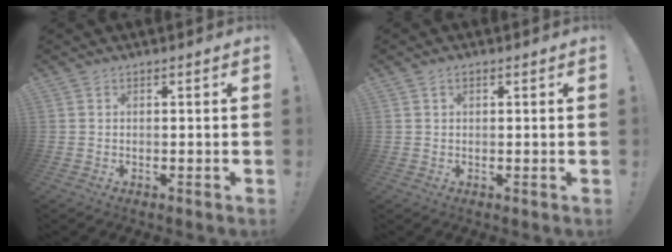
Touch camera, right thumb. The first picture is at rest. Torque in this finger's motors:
{"motor_torque": [-0.02, -0.02, -0.04, -0.07, 0.13]}